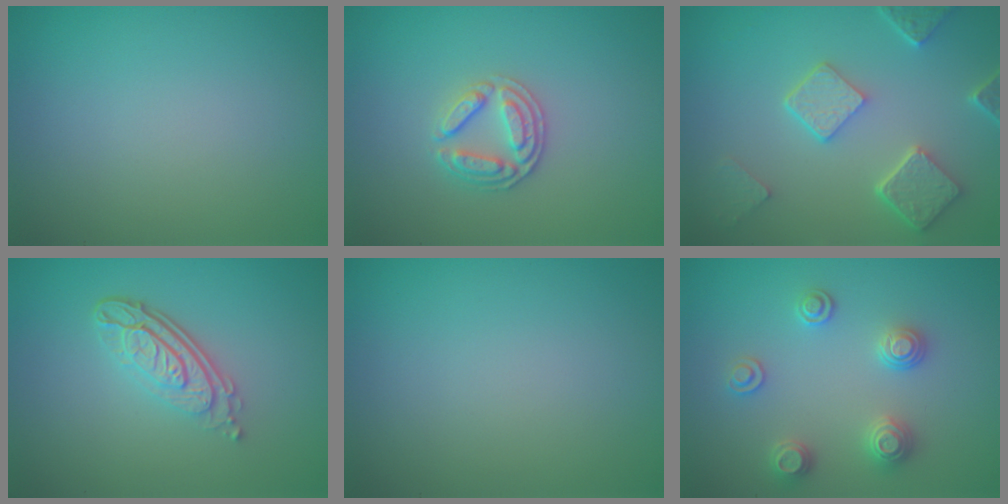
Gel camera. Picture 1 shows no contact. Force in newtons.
{"total": 2.6, "press": 2.5, "slide": 0.6}
{"total": 4.9, "press": 3.8, "slide": 3.0}
{"total": 4.5, "press": 3.1, "slide": 3.2}
{"total": 0.0}
{"total": 2.6, "press": 2.6, "slide": 0.2}